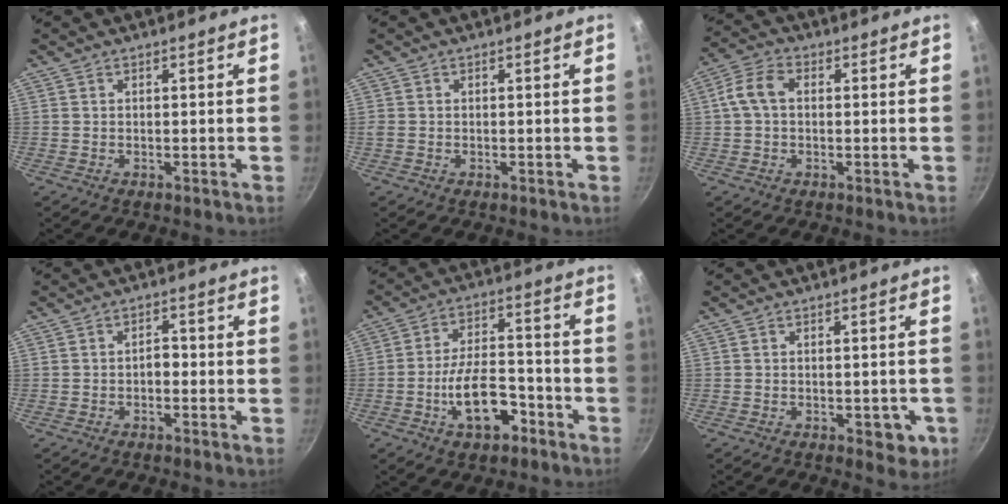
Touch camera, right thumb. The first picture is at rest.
{"total": 1.1, "force": [-0.1, 0.9, 0.6], "torque": [-0.016, -0.001, 0.000]}
{"total": 6.2, "force": [0.6, 4.1, 4.5], "torque": [-0.092, 0.021, 0.006]}
{"total": 2.2, "force": [-0.7, 1.4, 1.5], "torque": [-0.011, 0.012, -0.016]}
{"total": 11.5, "force": [-5.0, 5.9, 8.5], "torque": [-0.137, 0.038, -0.083]}
{"total": 4.4, "force": [-1.8, 2.4, 3.3], "torque": [-0.016, 0.005, -0.020]}